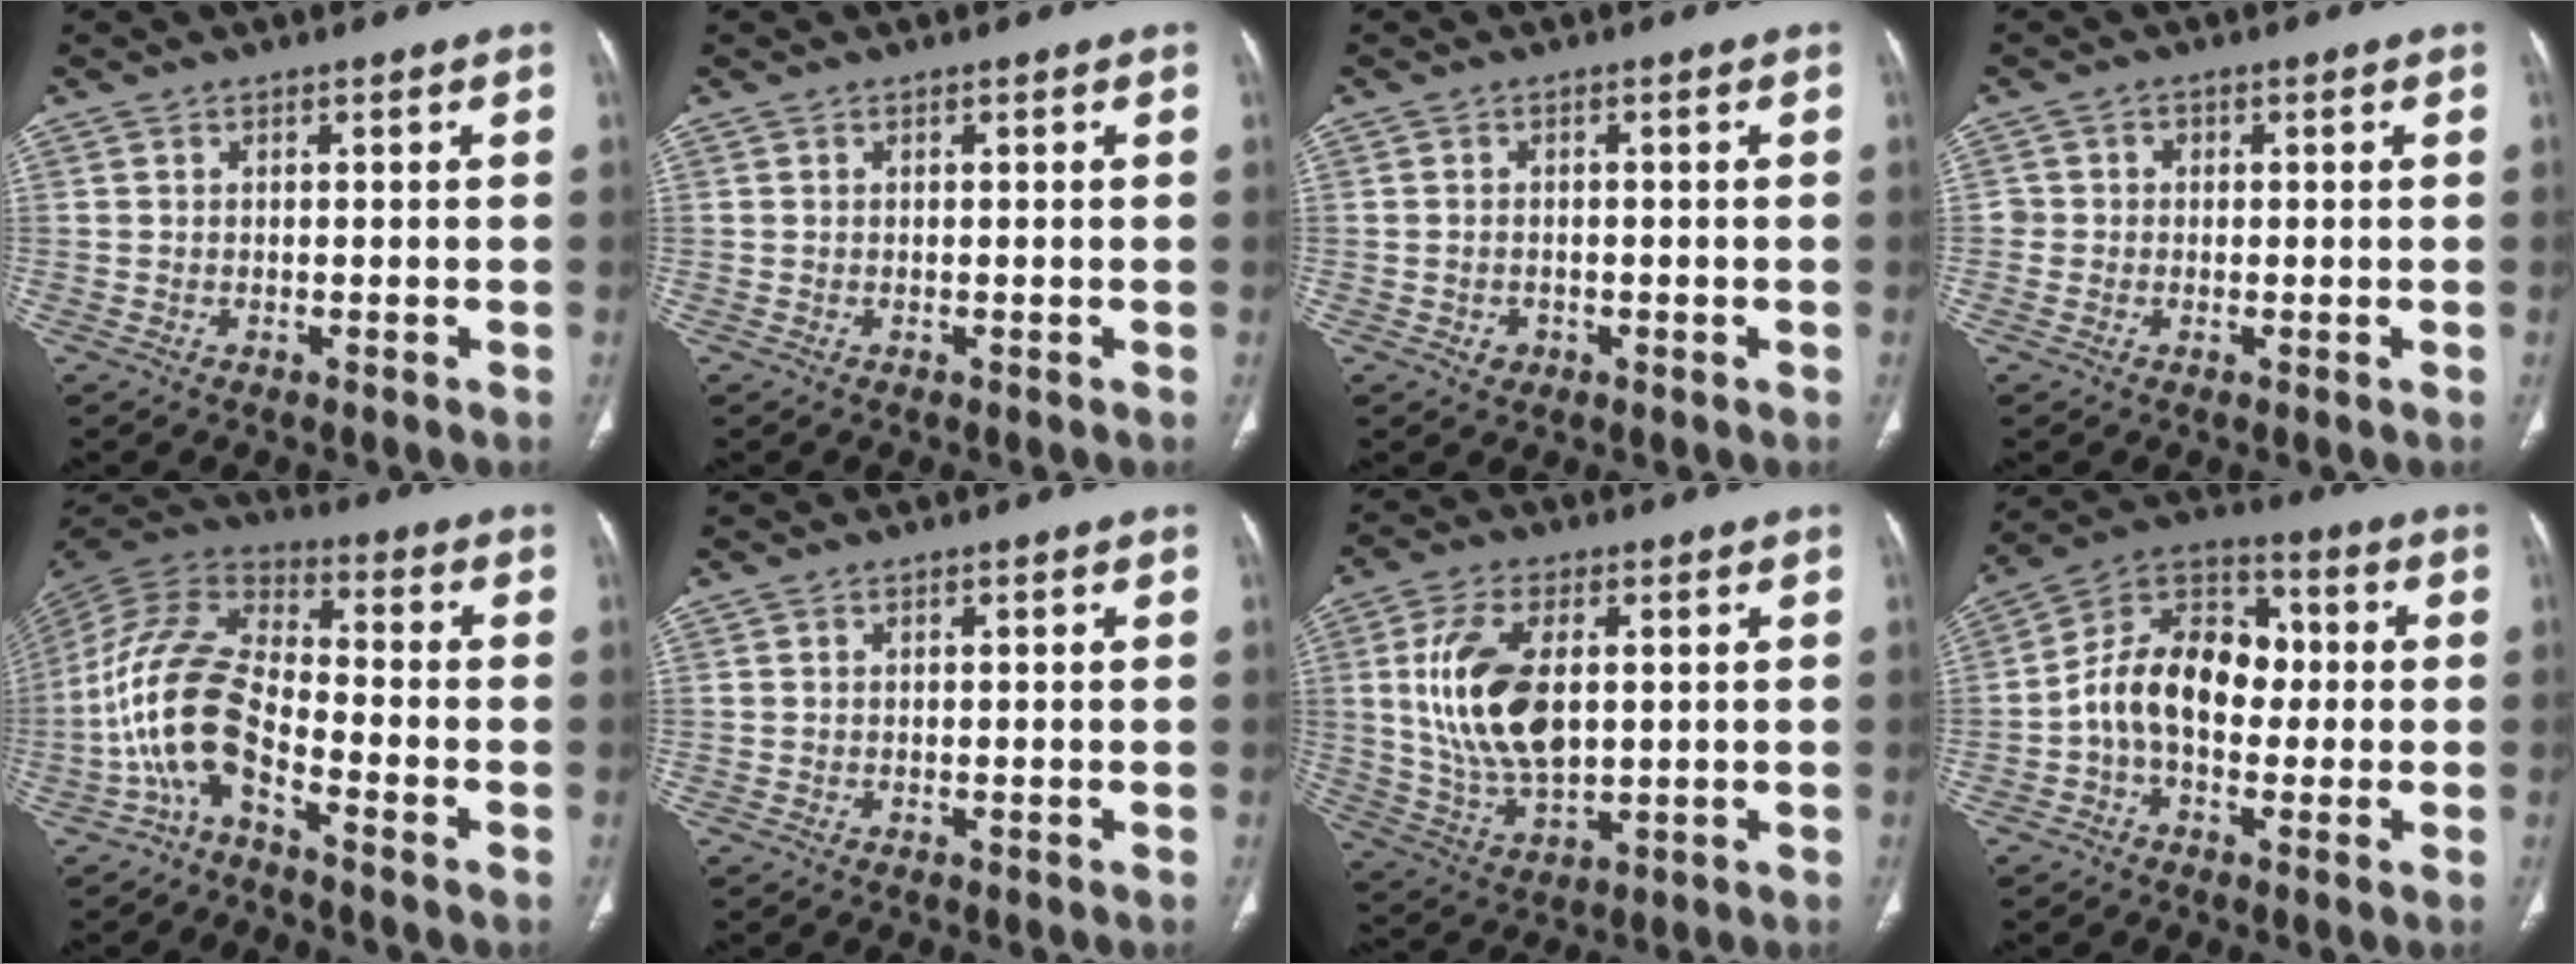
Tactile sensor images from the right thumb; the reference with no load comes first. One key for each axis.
{"total": 0.0}
{"total": 1.9, "fx": -0.6, "fy": 1.7, "fz": 0.7, "tx": -0.005, "ty": 0.005, "tz": -0.003}
{"total": 2.1, "fx": 0.0, "fy": 2.1, "fz": 0.2, "tx": 0.012, "ty": 0.007, "tz": -0.001}
{"total": 13.7, "fx": -5.9, "fy": 6.0, "fz": 10.8, "tx": -0.232, "ty": 0.062, "tz": -0.125}
{"total": 0.0}
{"total": 15.0, "fx": 2.1, "fy": 8.2, "fz": 12.3, "tx": -0.240, "ty": -0.008, "tz": 0.051}
{"total": 14.1, "fx": -1.0, "fy": 9.4, "fz": 10.4, "tx": -0.155, "ty": 0.041, "tz": -0.029}